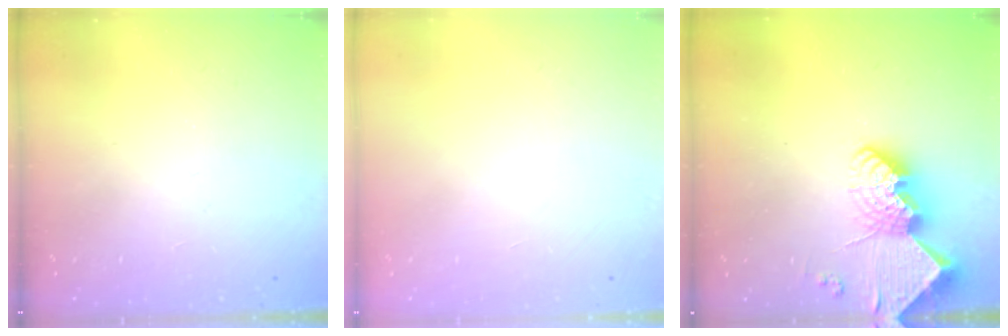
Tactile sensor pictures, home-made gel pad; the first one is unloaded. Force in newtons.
{"total": 0.0}
{"total": 14.6, "press": 14.5, "slide": 1.1}